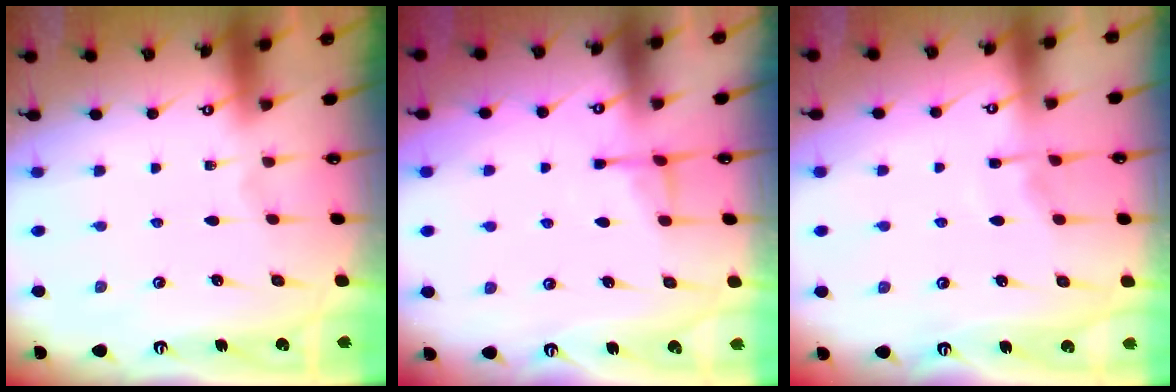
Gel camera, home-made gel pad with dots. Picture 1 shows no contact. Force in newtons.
{"total": 3.8, "press": 3.7, "slide": 0.7}
{"total": 4.4, "press": 4.3, "slide": 0.6}